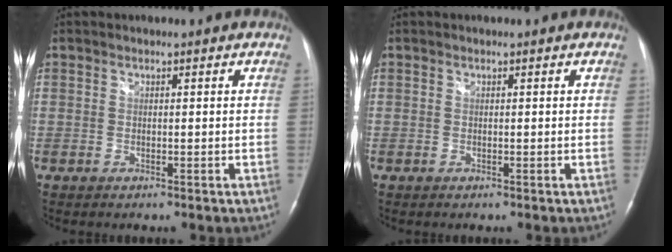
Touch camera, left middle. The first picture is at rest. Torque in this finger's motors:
{"motor_torque": [-0.10, 0.06, 0.07, 0.01]}